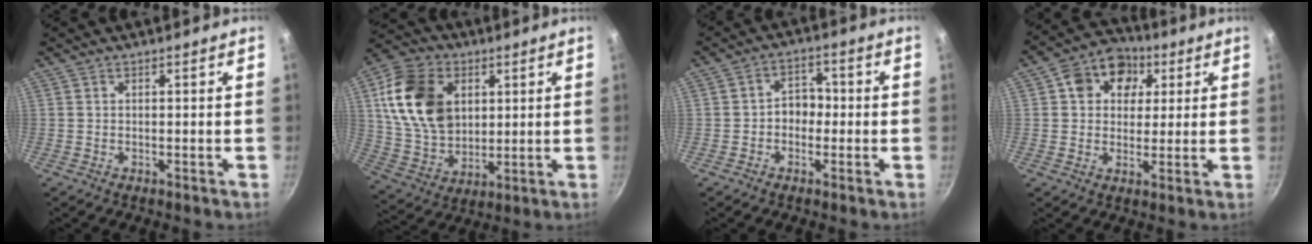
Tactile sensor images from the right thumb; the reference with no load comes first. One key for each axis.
{"total": 18.3, "fx": 4.6, "fy": 13.3, "fz": 11.7, "tx": -0.193, "ty": -0.009, "tz": 0.090}
{"total": 4.8, "fx": -1.0, "fy": 3.8, "fz": 2.8, "tx": -0.008, "ty": 0.020, "tz": -0.024}
{"total": 10.6, "fx": 3.5, "fy": 8.6, "fz": 5.2, "tx": -0.047, "ty": 0.005, "tz": 0.038}